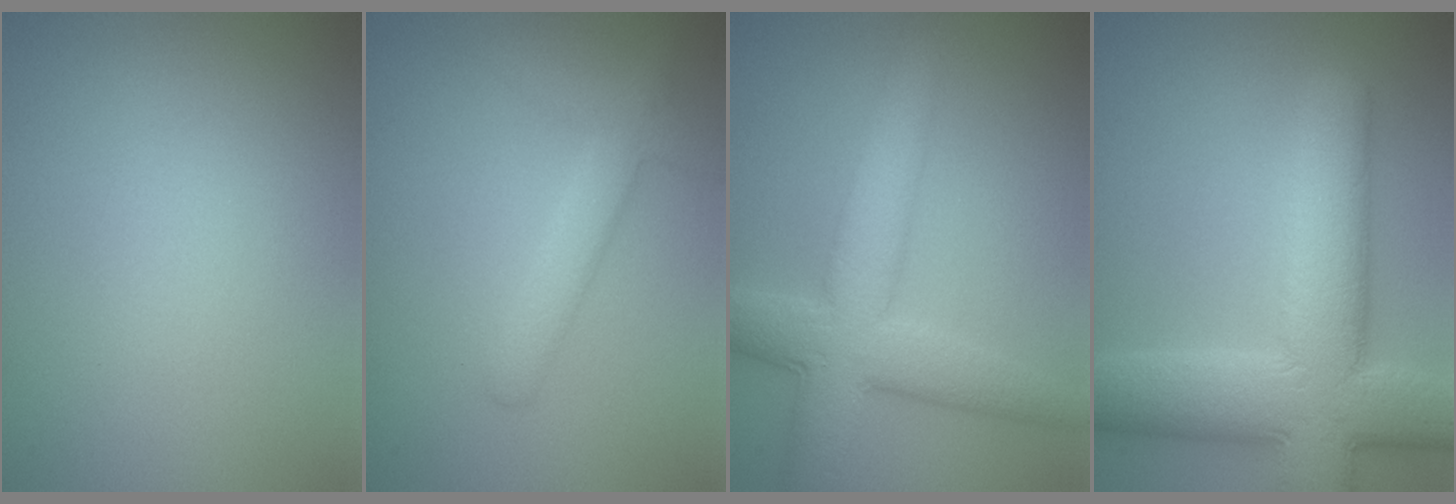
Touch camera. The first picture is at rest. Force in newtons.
{"total": 2.8, "press": 2.8, "slide": 0.1}
{"total": 6.6, "press": 6.6, "slide": 0.1}
{"total": 11.3, "press": 11.3, "slide": 0.9}